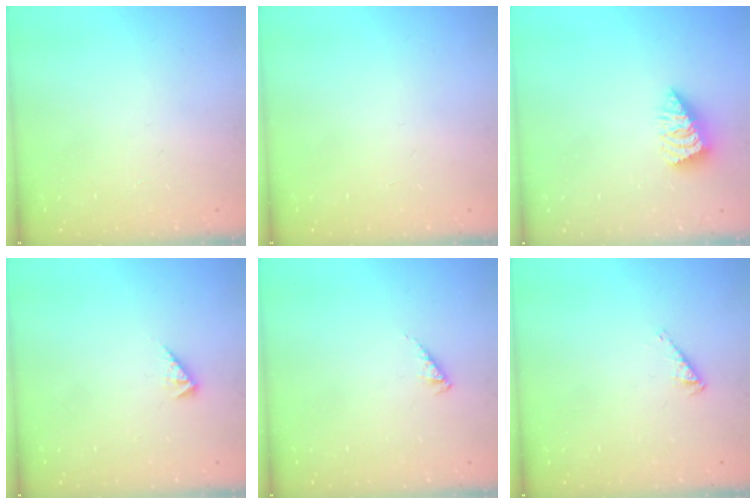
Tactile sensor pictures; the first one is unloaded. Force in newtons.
{"total": 0.0}
{"total": 2.6, "press": 2.5, "slide": 0.3}
{"total": 2.9, "press": 2.9, "slide": 0.5}
{"total": 3.1, "press": 3.0, "slide": 0.5}
{"total": 2.8, "press": 2.7, "slide": 0.5}